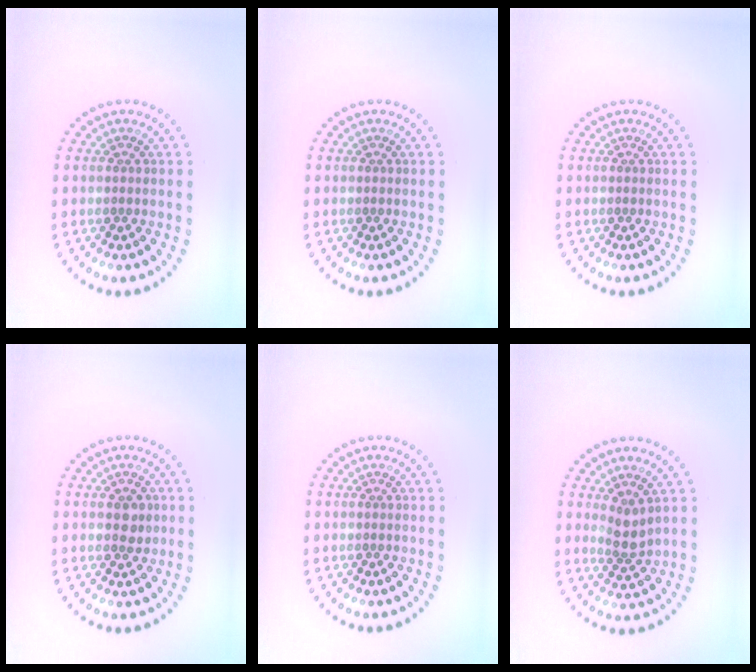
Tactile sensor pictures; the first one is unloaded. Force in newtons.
{"total": 0.0}
{"total": 0.0}
{"total": 1.8, "press": 1.8, "slide": 0.1}
{"total": 0.0}
{"total": 2.0, "press": 1.6, "slide": 1.2}